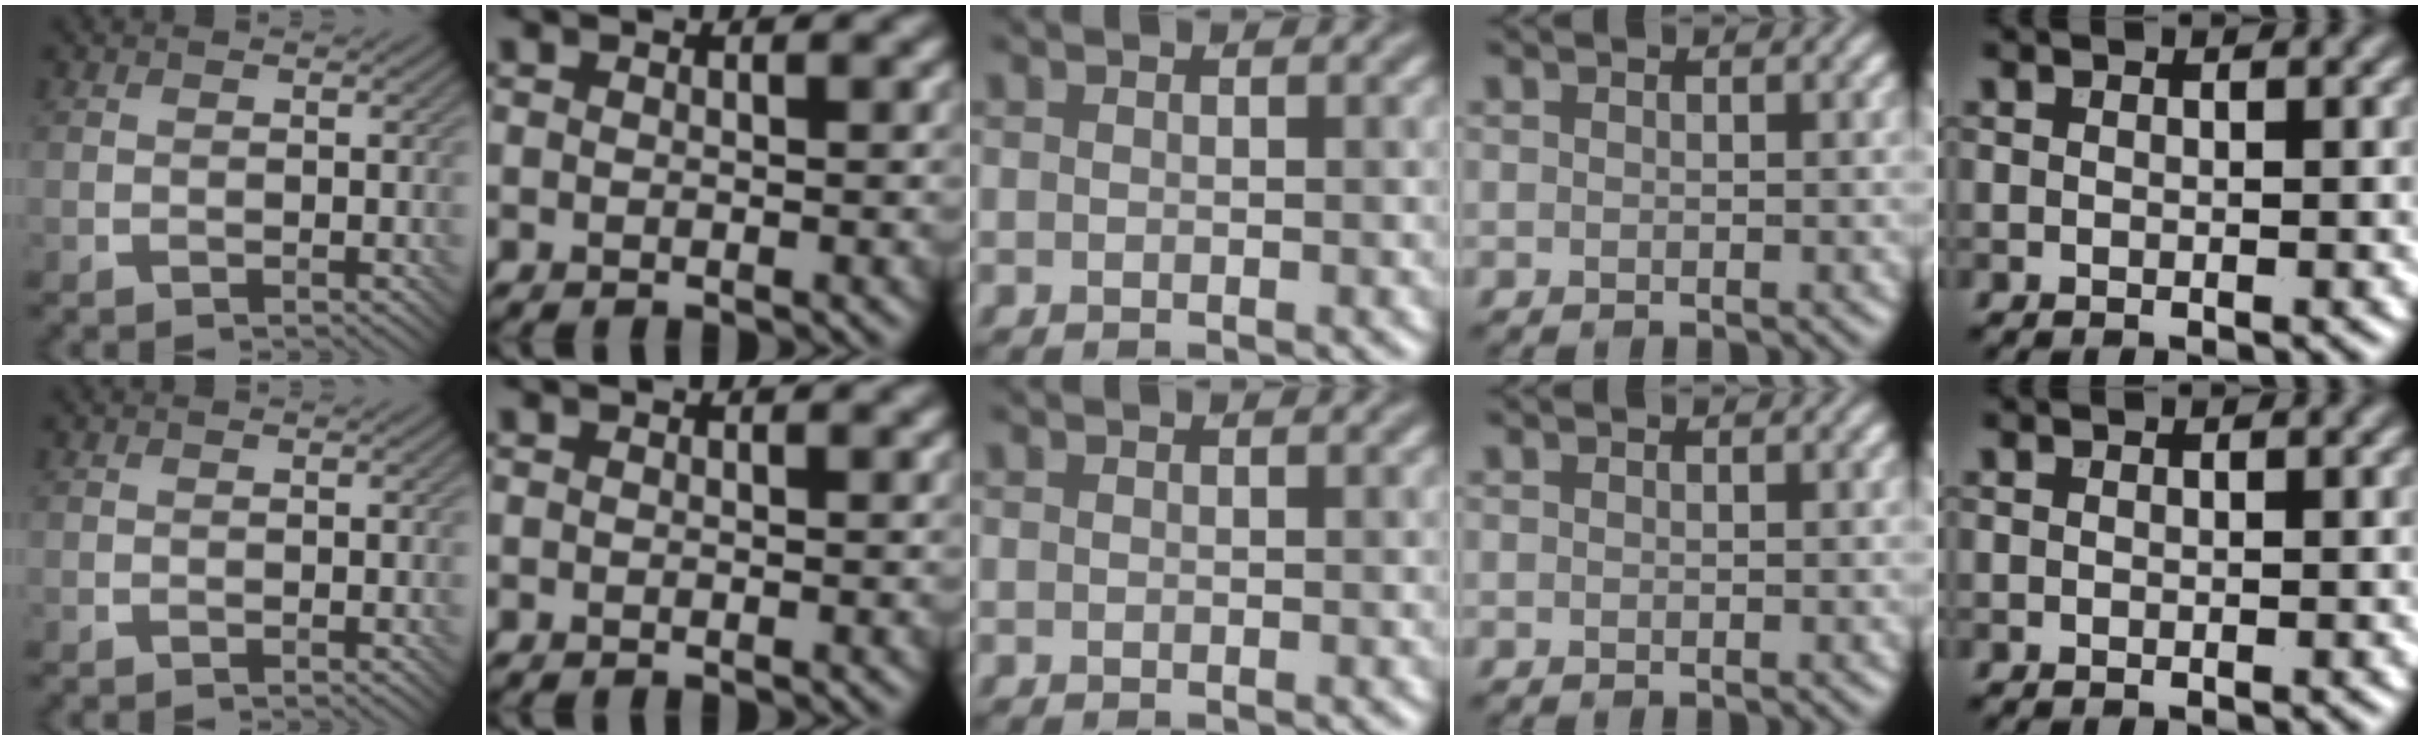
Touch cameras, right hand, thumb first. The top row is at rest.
{}